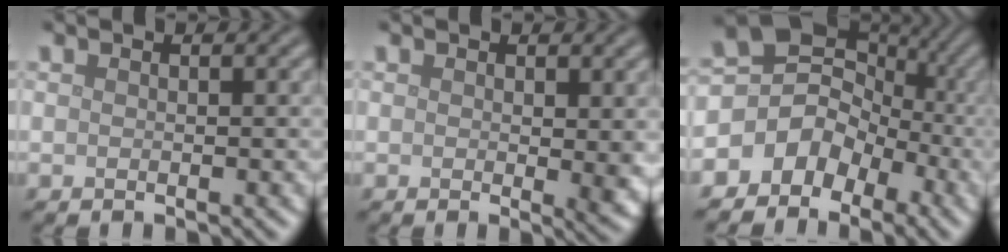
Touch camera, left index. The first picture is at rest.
{"total": 1.9, "force": [0.3, 0.3, 1.8], "torque": [-0.019, -0.009, 0.003]}
{"total": 6.3, "force": [-2.1, 5.3, 2.8], "torque": [-0.021, 0.019, -0.052]}